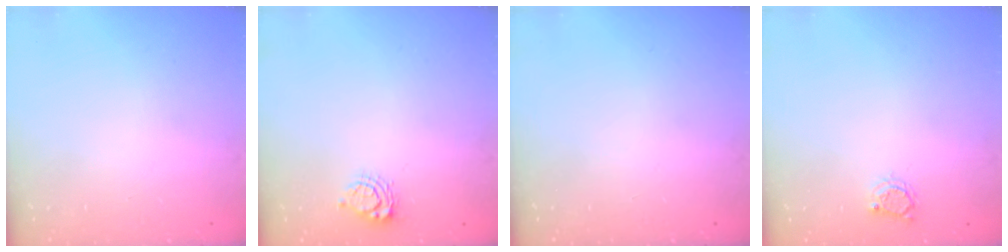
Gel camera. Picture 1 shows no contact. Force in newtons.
{"total": 6.7, "press": 6.7, "slide": 0.7}
{"total": 0.0}
{"total": 2.9, "press": 2.8, "slide": 0.4}